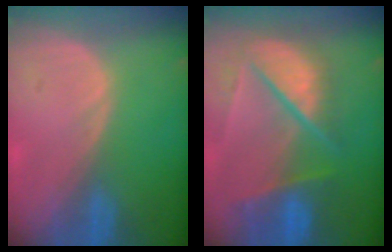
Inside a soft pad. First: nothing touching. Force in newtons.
{"total": 10.3, "press": 8.6, "slide": 5.5}